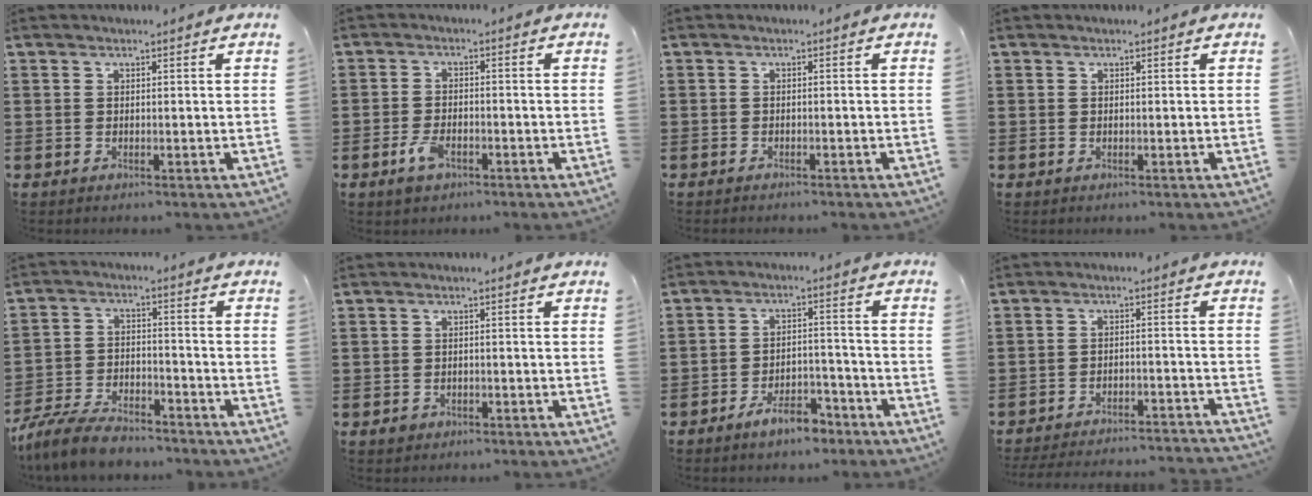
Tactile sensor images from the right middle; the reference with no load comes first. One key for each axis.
{"total": 3.8, "fx": -2.0, "fy": 1.8, "fz": 2.6, "tx": -0.065, "ty": -0.003, "tz": -0.042}
{"total": 0.7, "fx": -0.7, "fy": -0.1, "fz": 0.0, "tx": -0.001, "ty": -0.001, "tz": -0.015}
{"total": 0.0}
{"total": 7.9, "fx": -7.1, "fy": 1.7, "fz": 2.8, "tx": -0.061, "ty": 0.012, "tz": -0.138}
{"total": 1.1, "fx": -0.9, "fy": 0.7, "fz": 0.4, "tx": -0.010, "ty": 0.000, "tz": -0.019}
{"total": 6.0, "fx": -5.0, "fy": 1.9, "fz": 2.7, "tx": -0.052, "ty": 0.012, "tz": -0.096}
{"total": 4.2, "fx": -4.1, "fy": -0.2, "fz": 0.8, "tx": -0.020, "ty": -0.006, "tz": -0.085}